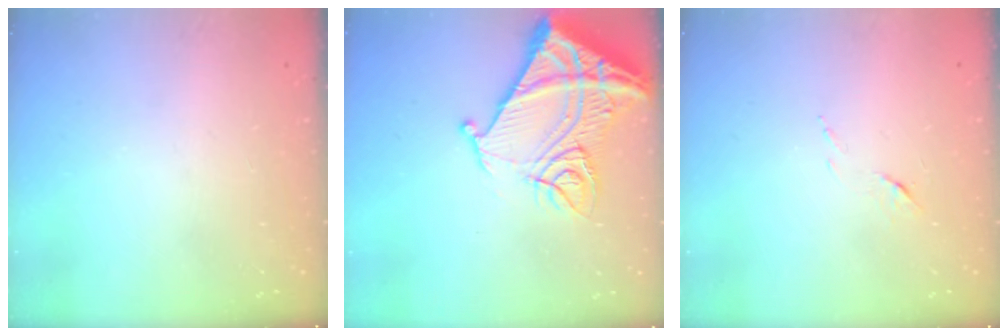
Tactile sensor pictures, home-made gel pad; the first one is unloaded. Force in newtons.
{"total": 18.9, "press": 18.7, "slide": 2.3}
{"total": 5.5, "press": 5.5, "slide": 0.5}